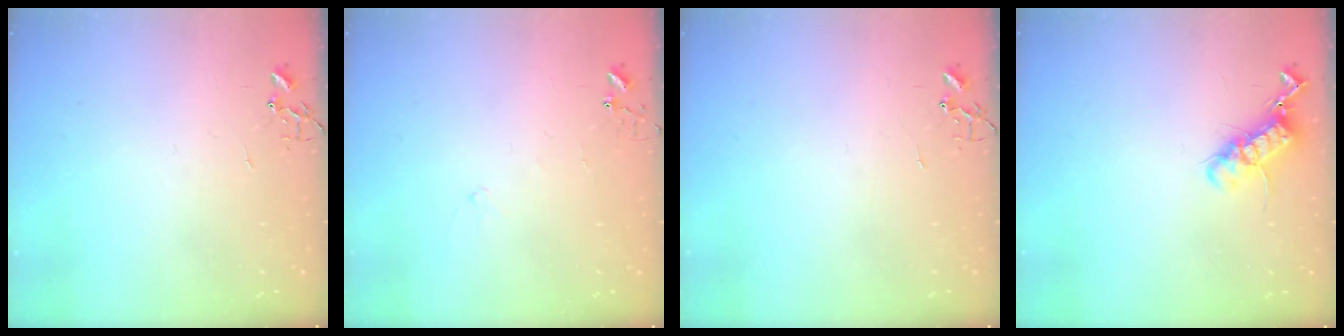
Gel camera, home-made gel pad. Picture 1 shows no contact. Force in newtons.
{"total": 4.7, "press": 4.6, "slide": 0.4}
{"total": 0.0}
{"total": 12.5, "press": 12.5, "slide": 0.4}